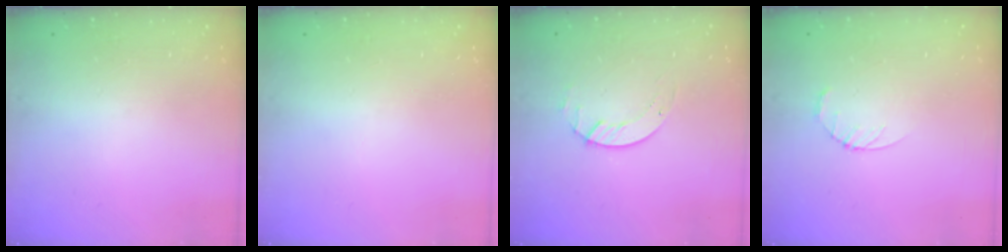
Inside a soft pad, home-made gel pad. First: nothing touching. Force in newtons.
{"total": 0.0}
{"total": 2.7, "press": 2.7, "slide": 0.3}
{"total": 3.2, "press": 3.1, "slide": 0.4}